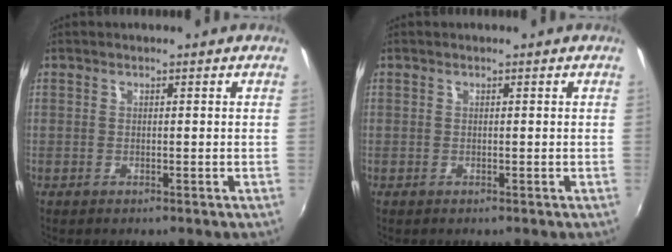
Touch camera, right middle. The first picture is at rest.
{"total": 0.0}